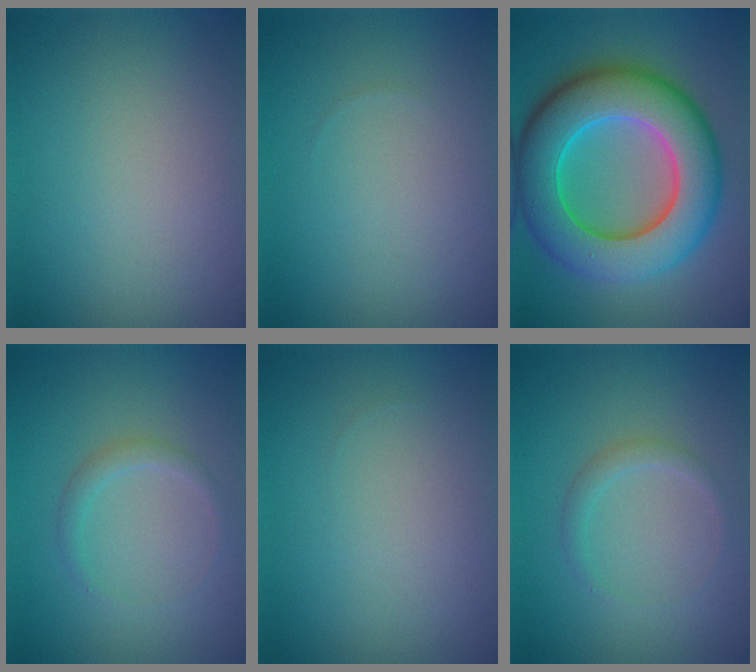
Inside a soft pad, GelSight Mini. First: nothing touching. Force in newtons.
{"total": 0.0}
{"total": 11.8, "press": 11.8, "slide": 0.2}
{"total": 1.3, "press": 1.3, "slide": 0.0}
{"total": 0.0}
{"total": 1.3, "press": 1.3, "slide": 0.0}